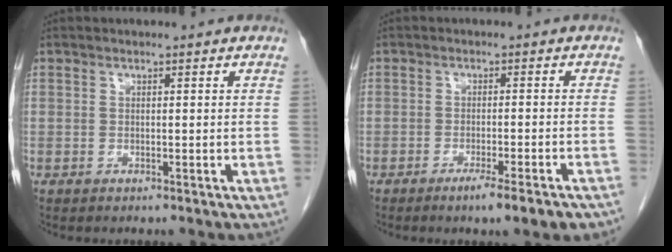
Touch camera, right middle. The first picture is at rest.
{"total": 6.8, "force": [-4.7, 0.0, 4.9], "torque": [-0.051, -0.013, -0.062]}